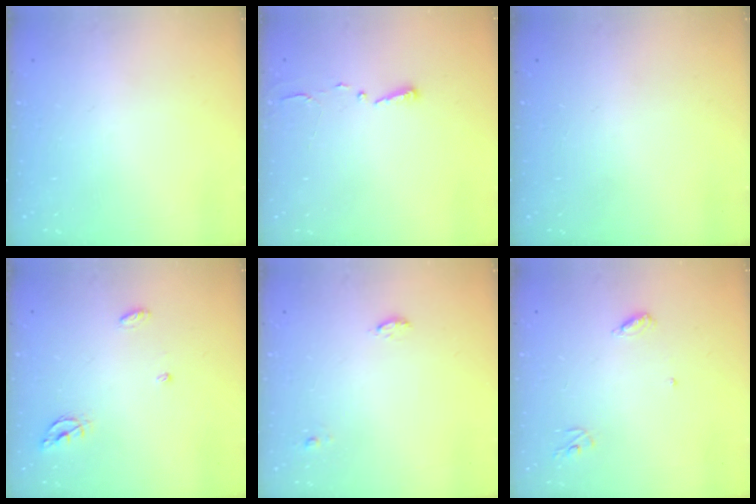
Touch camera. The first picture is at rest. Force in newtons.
{"total": 2.7, "press": 2.7, "slide": 0.4}
{"total": 0.0}
{"total": 5.0, "press": 5.0, "slide": 0.5}
{"total": 5.9, "press": 4.3, "slide": 4.1}
{"total": 4.9, "press": 4.9, "slide": 0.4}